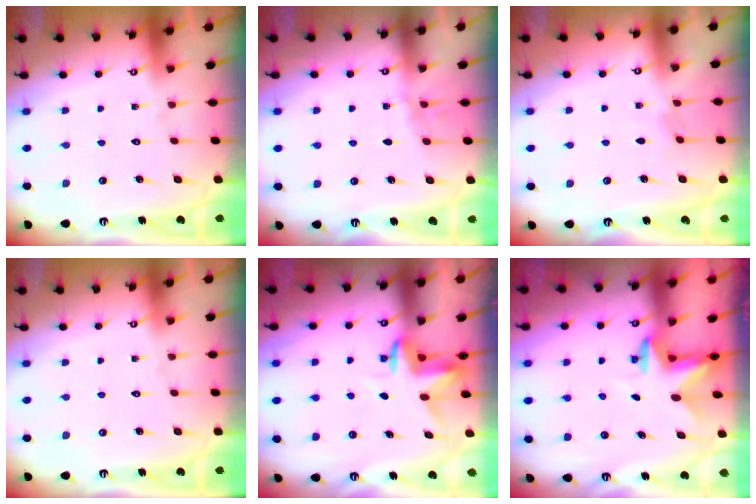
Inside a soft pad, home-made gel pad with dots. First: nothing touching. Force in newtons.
{"total": 2.7, "press": 2.7, "slide": 0.4}
{"total": 2.2, "press": 2.1, "slide": 0.4}
{"total": 0.0}
{"total": 3.6, "press": 3.6, "slide": 0.2}
{"total": 2.6, "press": 2.5, "slide": 0.4}